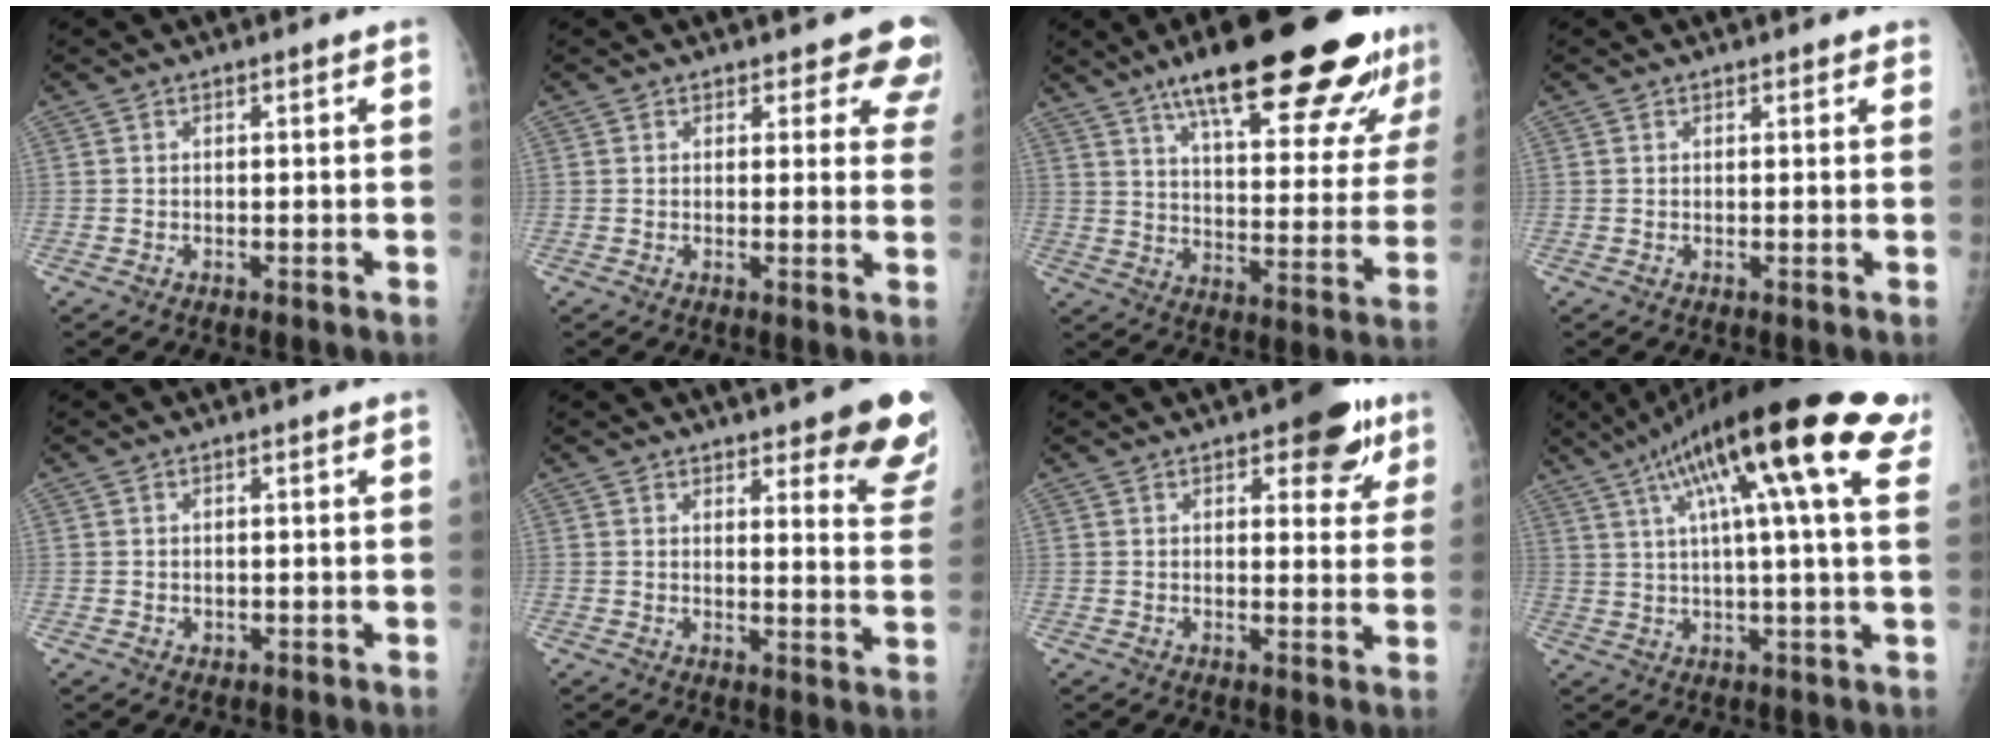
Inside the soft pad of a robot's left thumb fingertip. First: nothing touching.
{"total": 7.6, "force": [6.5, 3.6, 1.3], "torque": [0.043, -0.030, 0.044]}
{"total": 27.8, "force": [19.0, 6.6, 19.2], "torque": [-0.242, -0.056, 0.273]}
{"total": 1.1, "force": [0.9, 0.6, 0.1], "torque": [0.013, -0.006, 0.006]}
{"total": 0.7, "force": [0.2, 0.6, 0.2], "torque": [0.002, -0.001, 0.002]}
{"total": 11.8, "force": [8.9, 3.2, 7.0], "torque": [-0.042, -0.056, 0.094]}
{"total": 8.6, "force": [4.9, 4.0, 5.8], "torque": [-0.037, -0.018, 0.058]}
{"total": 23.6, "force": [12.2, 3.5, 19.9], "torque": [-0.309, 0.014, 0.168]}